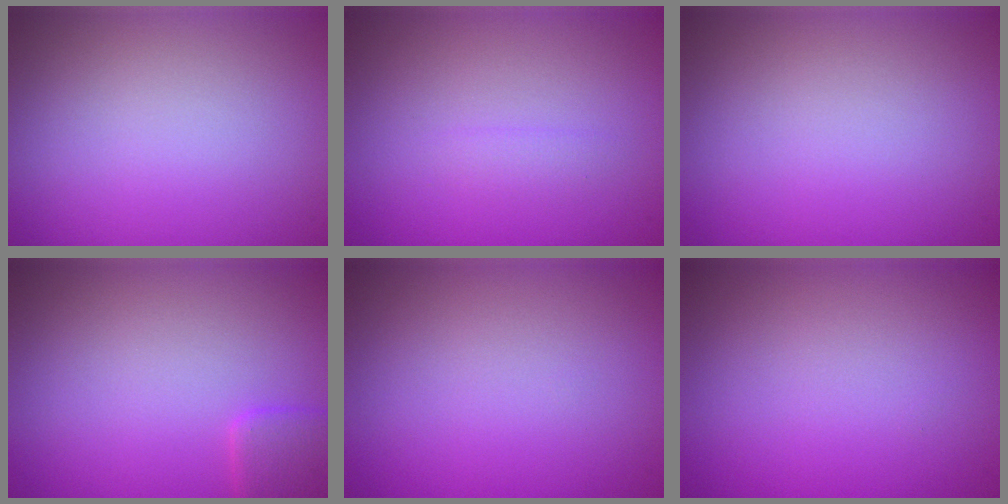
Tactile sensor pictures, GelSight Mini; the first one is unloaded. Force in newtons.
{"total": 0.7, "press": 0.7, "slide": 0.0}
{"total": 0.0}
{"total": 2.1, "press": 2.1, "slide": 0.1}
{"total": 0.0}
{"total": 0.0}